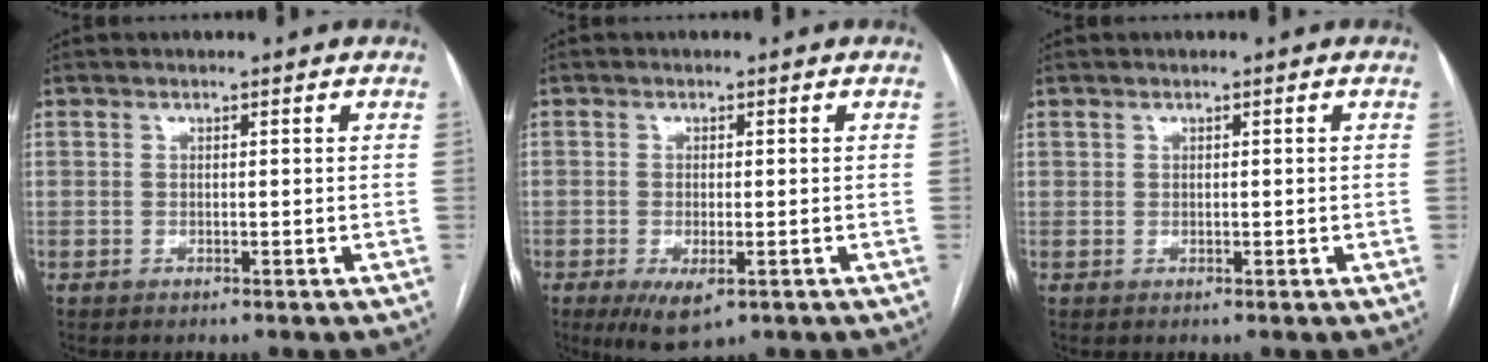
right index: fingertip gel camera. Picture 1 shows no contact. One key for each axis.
{"total": 5.2, "fx": -2.3, "fy": 1.9, "fz": 4.2, "tx": -0.073, "ty": -0.013, "tz": -0.029}
{"total": 0.7, "fx": 0.3, "fy": 0.5, "fz": 0.3, "tx": -0.002, "ty": 0.003, "tz": 0.006}